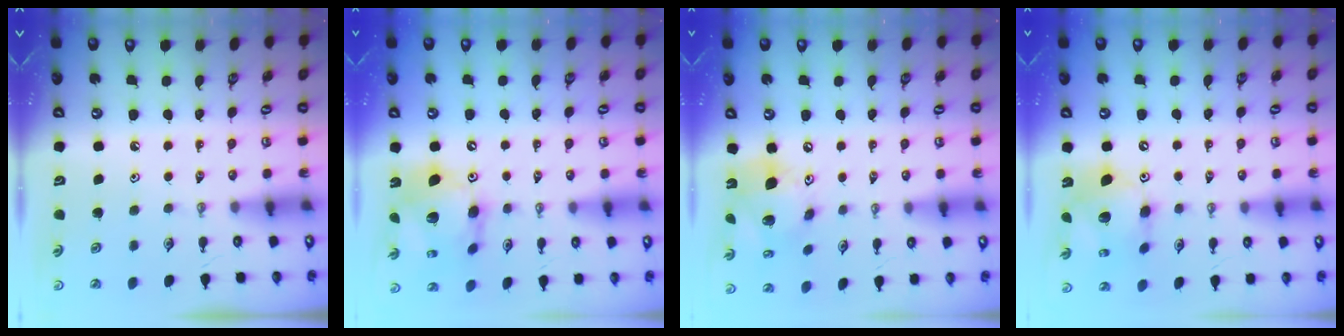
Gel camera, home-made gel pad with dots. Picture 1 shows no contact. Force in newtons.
{"total": 15.2, "press": 15.1, "slide": 1.4}
{"total": 17.9, "press": 17.6, "slide": 3.4}
{"total": 12.5, "press": 12.5, "slide": 1.3}